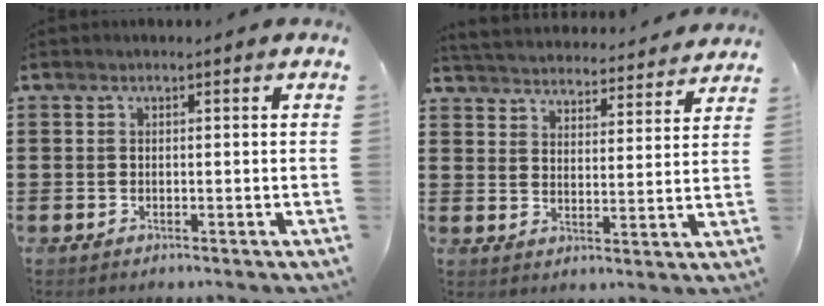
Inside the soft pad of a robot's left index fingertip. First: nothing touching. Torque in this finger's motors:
{"motor_torque": [0.00, -2.14, -0.96, -0.02]}